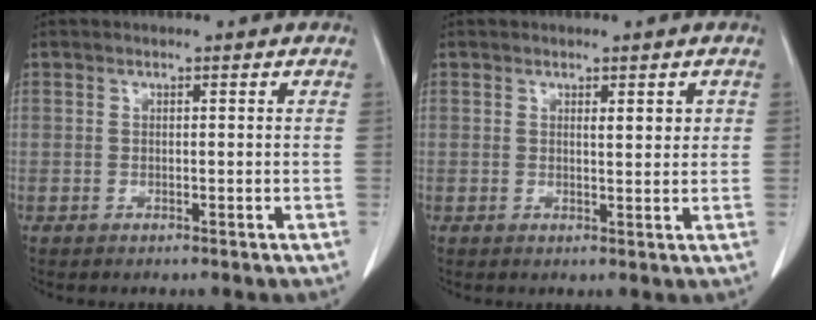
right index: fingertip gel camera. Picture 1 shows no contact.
{"total": 2.0, "force": [0.8, 0.5, 1.8], "torque": [-0.026, -0.005, 0.013]}